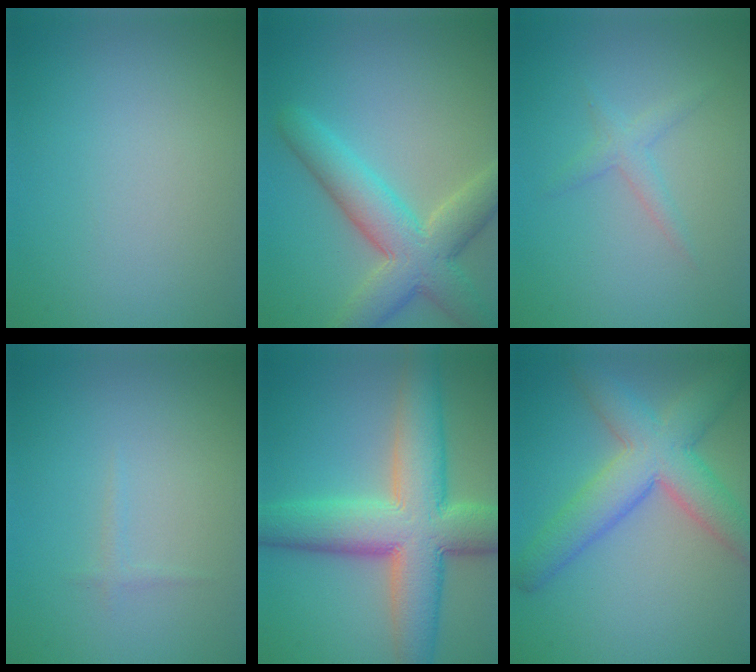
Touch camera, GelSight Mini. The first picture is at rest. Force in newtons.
{"total": 6.9, "press": 6.9, "slide": 0.4}
{"total": 1.4, "press": 1.4, "slide": 0.1}
{"total": 0.6, "press": 0.6, "slide": 0.0}
{"total": 10.7, "press": 10.7, "slide": 0.4}
{"total": 6.8, "press": 6.8, "slide": 0.2}